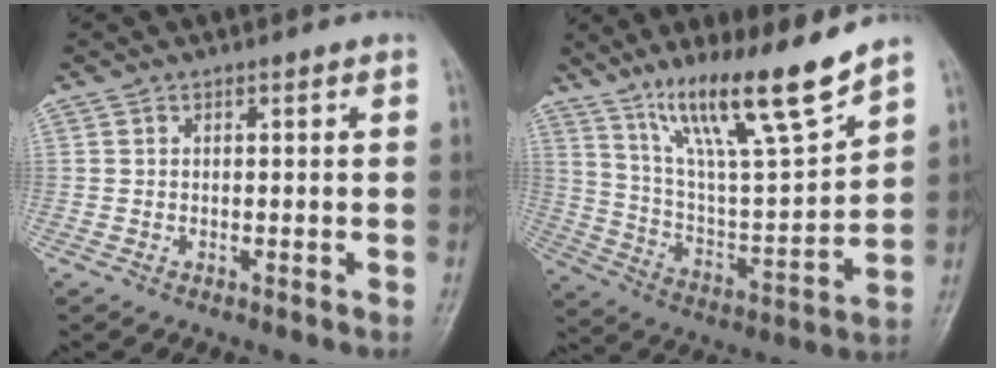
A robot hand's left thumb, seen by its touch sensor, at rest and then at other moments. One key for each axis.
{"total": 17.9, "fx": 12.8, "fy": 2.0, "fz": 12.4, "tx": -0.193, "ty": -0.070, "tz": 0.233}